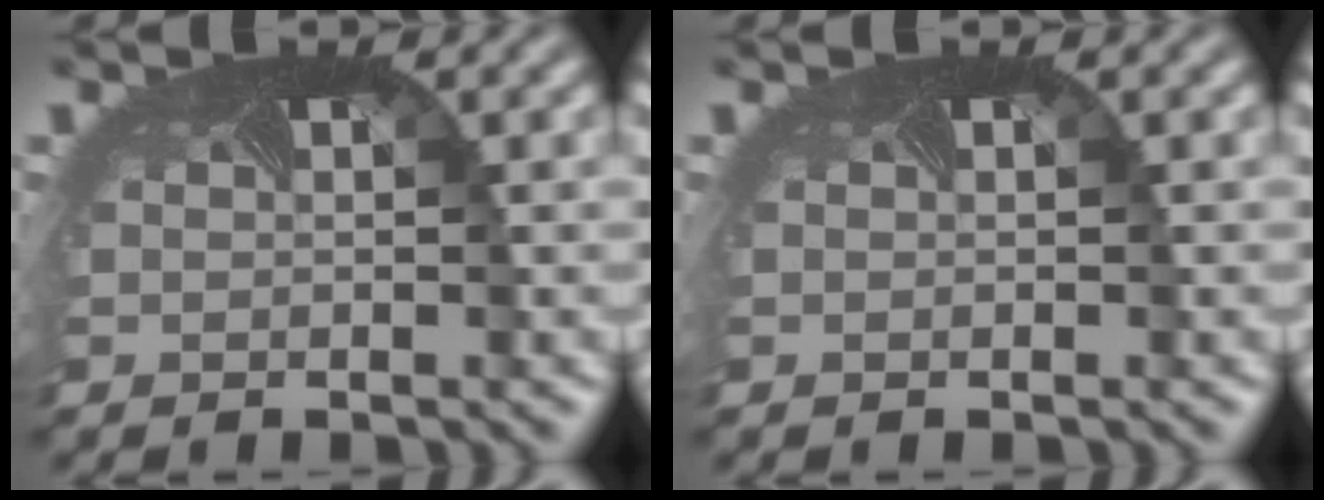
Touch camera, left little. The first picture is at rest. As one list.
[{"total": 0.0}]